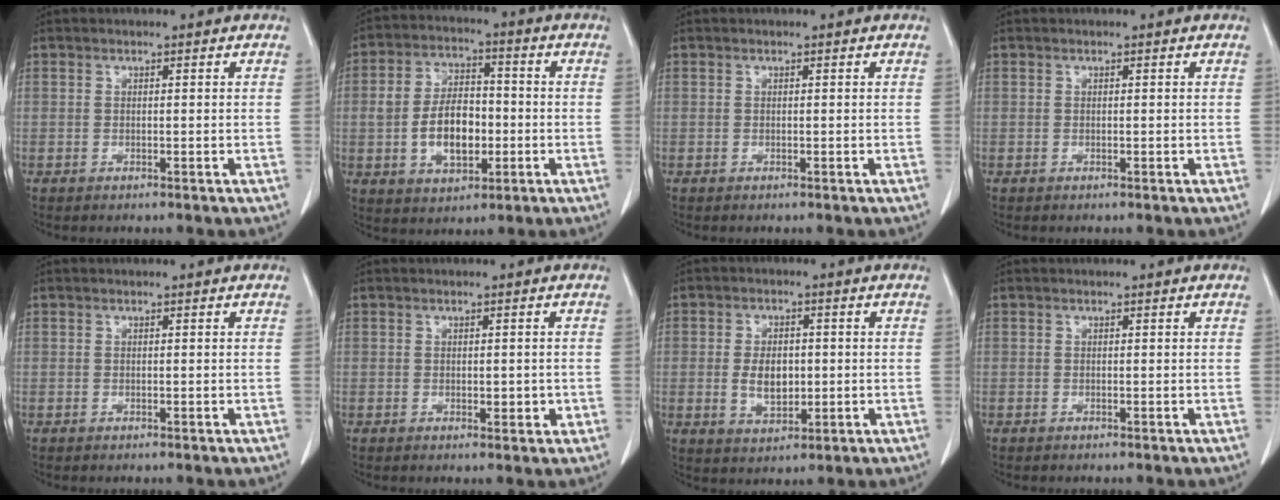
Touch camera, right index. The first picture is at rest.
{"total": 9.9, "force": [-1.7, 5.7, 8.0], "torque": [-0.153, 0.015, -0.024]}
{"total": 0.0}
{"total": 0.0}
{"total": 0.0}
{"total": 2.1, "force": [-0.2, 1.1, 1.7], "torque": [-0.022, -0.002, 0.002]}
{"total": 5.6, "force": [-0.3, 3.4, 4.4], "torque": [-0.084, 0.001, 0.003]}
{"total": 0.0}